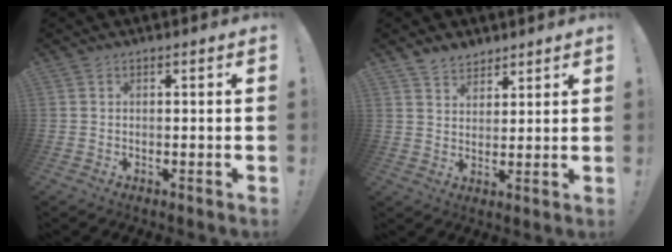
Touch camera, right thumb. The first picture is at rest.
{"total": 5.5, "force": [4.6, 2.8, 0.9], "torque": [-0.017, -0.029, 0.089]}